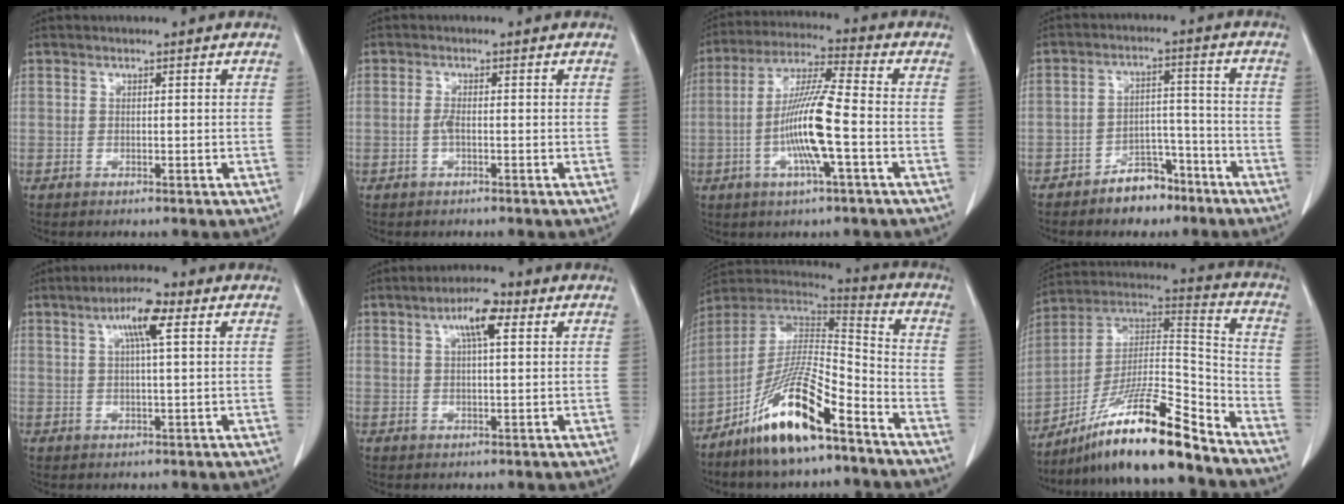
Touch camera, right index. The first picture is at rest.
{"total": 1.3, "force": [-0.3, 0.2, 1.2], "torque": [-0.023, 0.003, -0.006]}
{"total": 11.7, "force": [-2.6, 0.3, 11.5], "torque": [-0.222, 0.000, -0.054]}
{"total": 6.5, "force": [-4.7, 3.7, 2.5], "torque": [-0.038, 0.019, -0.074]}
{"total": 5.7, "force": [2.4, 0.5, 5.2], "torque": [-0.093, 0.008, 0.038]}
{"total": 5.4, "force": [2.3, 1.1, 4.7], "torque": [-0.086, 0.010, 0.037]}
{"total": 16.4, "force": [-10.3, 2.7, 12.5], "torque": [-0.243, -0.008, -0.189]}
{"total": 17.5, "force": [-13.3, 0.6, 11.5], "torque": [-0.206, 0.007, -0.234]}